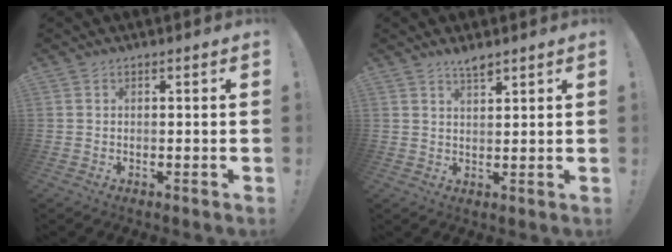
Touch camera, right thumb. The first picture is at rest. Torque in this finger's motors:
{"motor_torque": [0.01, 0.31, 0.36, 0.18, 0.00]}